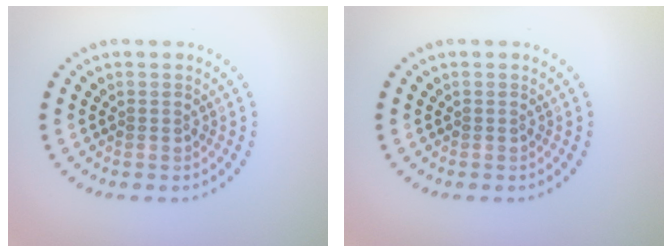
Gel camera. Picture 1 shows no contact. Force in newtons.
{"total": 0.0}